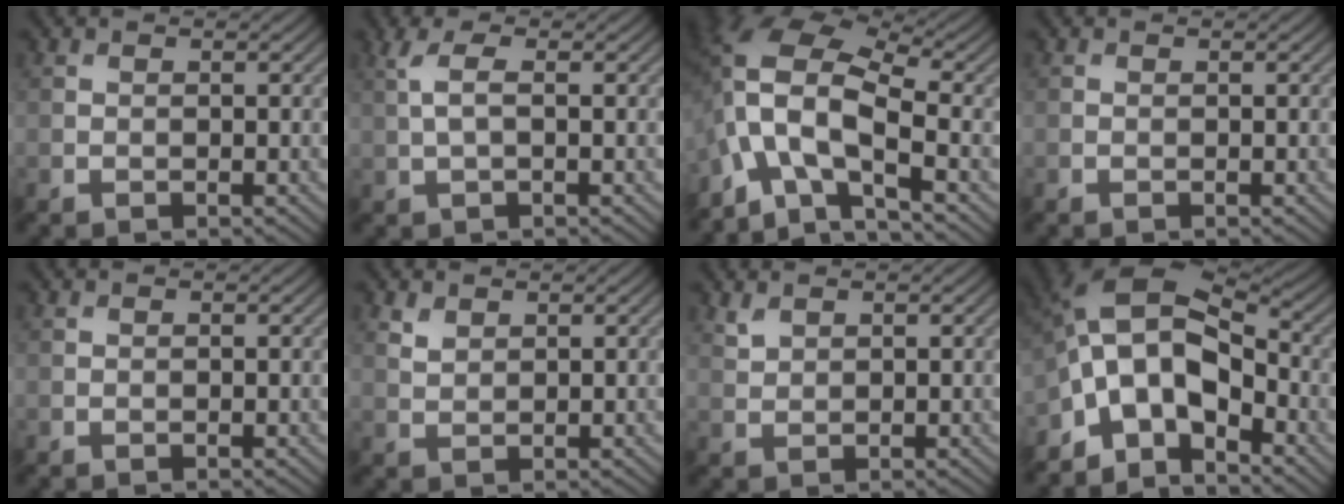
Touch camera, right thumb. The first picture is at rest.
{"total": 2.6, "force": [0.4, 0.8, 2.4], "torque": [-0.062, 0.006, 0.007]}
{"total": 12.3, "force": [-4.6, 5.6, 9.9], "torque": [-0.218, -0.010, -0.096]}
{"total": 0.0}
{"total": 0.0}
{"total": 1.9, "force": [1.4, 1.0, 0.8], "torque": [-0.025, -0.001, 0.032]}
{"total": 1.5, "force": [1.2, 0.6, 0.7], "torque": [-0.023, 0.000, 0.031]}
{"total": 11.4, "force": [-4.6, 6.6, 8.1], "torque": [-0.150, 0.000, -0.102]}